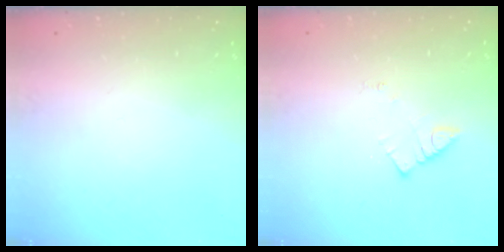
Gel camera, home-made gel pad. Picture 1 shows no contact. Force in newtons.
{"total": 2.8, "press": 2.7, "slide": 0.3}